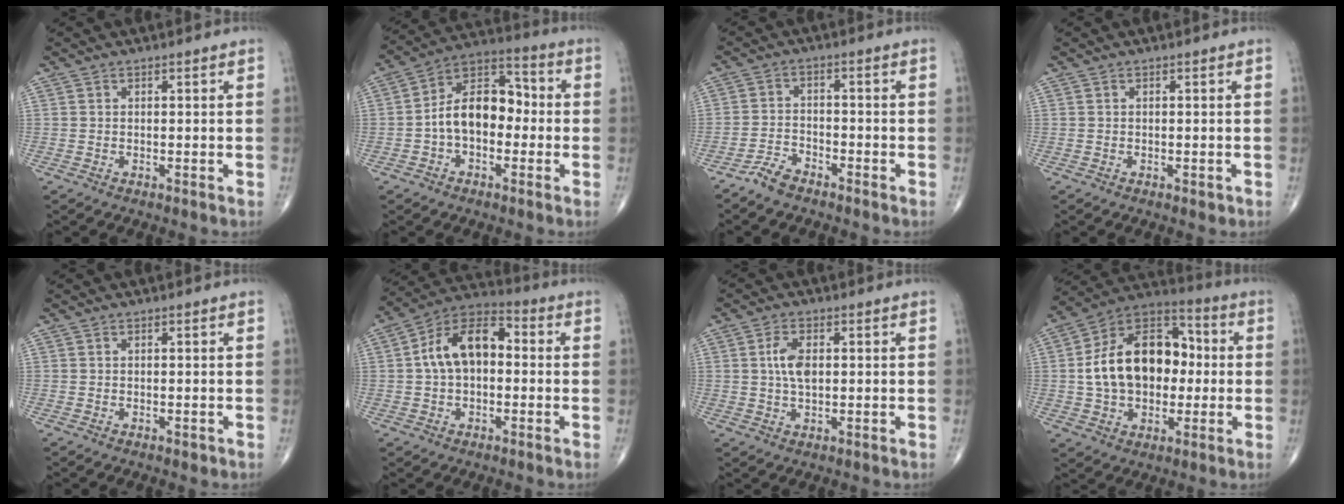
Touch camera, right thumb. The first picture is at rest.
{"total": 12.6, "force": [-1.5, 8.1, 9.6], "torque": [-0.138, 0.047, -0.039]}
{"total": 4.0, "force": [-3.4, 1.4, 1.4], "torque": [-0.029, 0.014, -0.069]}
{"total": 0.8, "force": [-0.3, 0.4, 0.6], "torque": [-0.006, -0.002, -0.003]}
{"total": 0.7, "force": [-0.3, 0.4, 0.5], "torque": [-0.005, -0.001, -0.003]}
{"total": 12.6, "force": [0.7, 7.8, 10.0], "torque": [-0.160, 0.038, -0.002]}
{"total": 5.1, "force": [0.8, 2.7, 4.3], "torque": [-0.085, 0.002, 0.013]}
{"total": 20.0, "force": [0.5, 13.5, 14.7], "torque": [-0.210, 0.033, 0.005]}